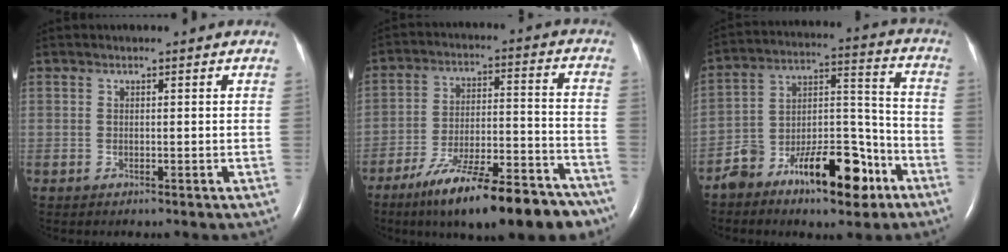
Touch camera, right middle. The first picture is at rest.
{"total": 21.3, "force": [-16.3, 4.8, 12.9], "torque": [-0.146, 0.026, -0.253]}
{"total": 15.1, "force": [-9.3, 5.7, 10.4], "torque": [-0.161, 0.034, -0.150]}